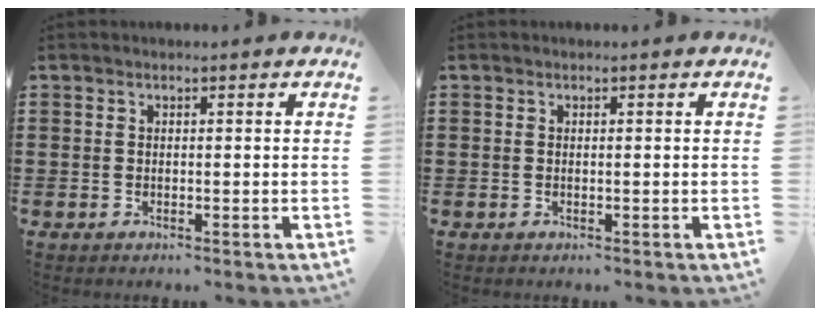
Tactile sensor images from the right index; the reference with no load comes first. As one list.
[{"total": 0.0}]